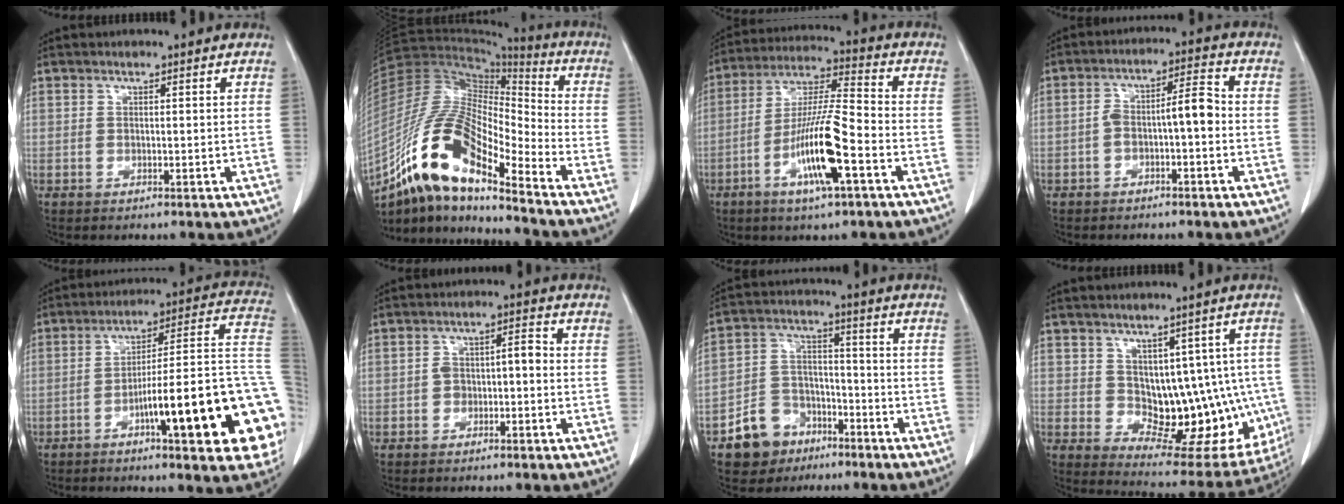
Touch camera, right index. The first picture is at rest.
{"total": 17.3, "force": [-11.0, 4.1, 12.6], "torque": [-0.249, 0.020, -0.196]}
{"total": 13.2, "force": [-5.2, 1.0, 12.1], "torque": [-0.234, -0.006, -0.096]}
{"total": 5.8, "force": [-1.4, 1.3, 5.5], "torque": [-0.096, 0.030, -0.023]}
{"total": 24.1, "force": [-7.0, 2.8, 22.9], "torque": [-0.216, 0.020, -0.094]}
{"total": 4.0, "force": [-1.0, 1.9, 3.4], "torque": [-0.060, 0.029, -0.015]}
{"total": 9.3, "force": [-5.7, 6.9, 2.6], "torque": [-0.051, 0.023, -0.093]}
{"total": 14.7, "force": [-0.6, 8.1, 12.3], "torque": [-0.129, 0.014, 0.019]}